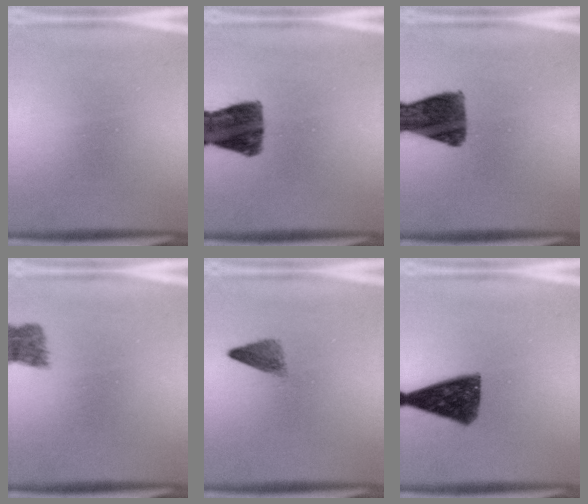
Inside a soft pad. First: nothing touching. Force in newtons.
{"total": 10.3}
{"total": 11.0}
{"total": 1.9}
{"total": 2.5}
{"total": 10.6}